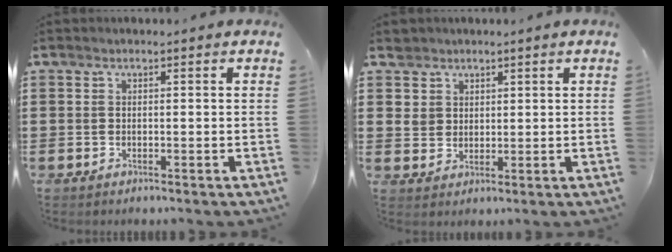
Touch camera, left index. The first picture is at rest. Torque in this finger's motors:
{"motor_torque": [0.39, -0.29, 0.11, 0.01]}